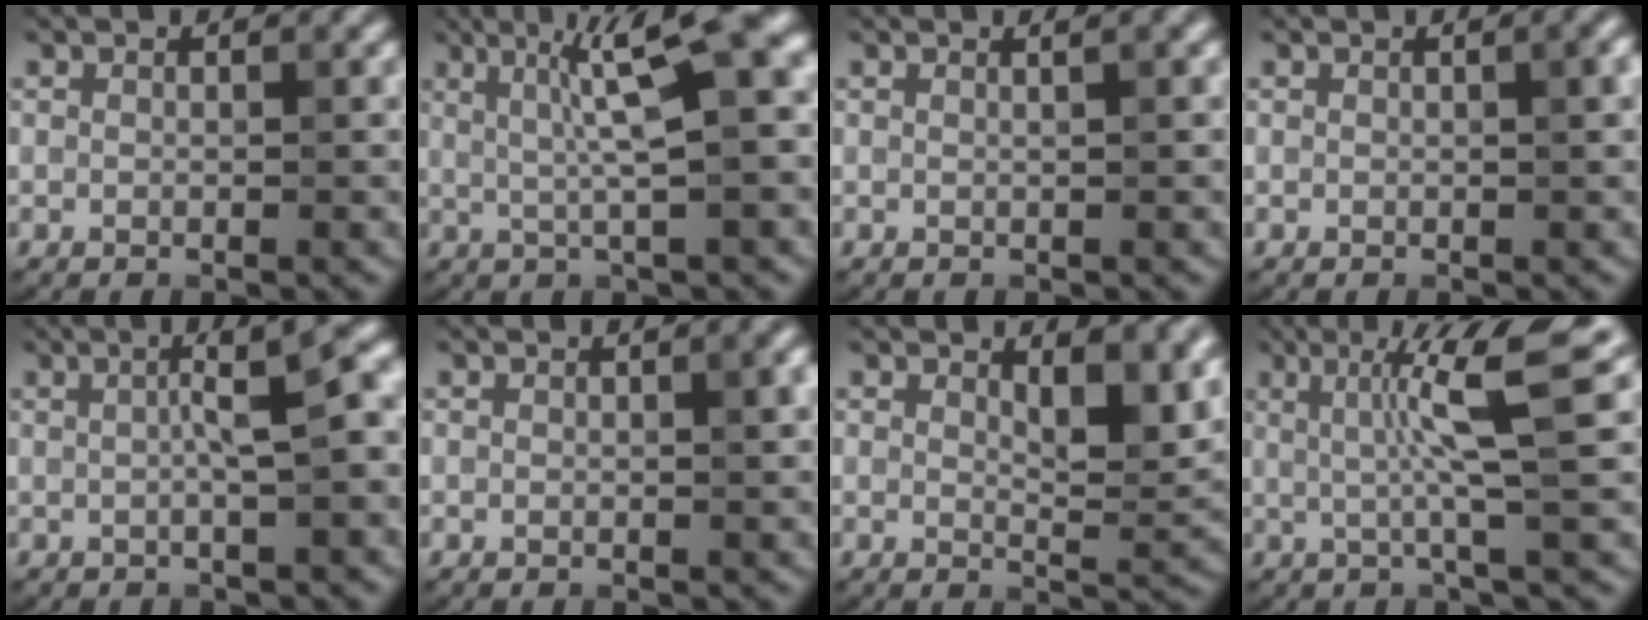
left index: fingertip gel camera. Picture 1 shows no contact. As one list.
[{"total": 8.4, "force": [2.1, 1.5, 8.0], "torque": [-0.109, 0.018, 0.028]}, {"total": 1.5, "force": [0.6, 0.6, 1.2], "torque": [-0.008, 0.001, -0.005]}, {"total": 1.7, "force": [0.3, 0.5, 1.6], "torque": [-0.017, 0.006, 0.002]}, {"total": 5.3, "force": [0.7, 1.0, 5.1], "torque": [-0.066, 0.019, 0.003]}, {"total": 2.0, "force": [0.4, 0.5, 1.8], "torque": [-0.019, 0.006, 0.004]}, {"total": 5.2, "force": [2.4, 1.8, 4.2], "torque": [-0.058, -0.005, 0.040]}, {"total": 7.1, "force": [1.5, 0.8, 6.9], "torque": [-0.112, 0.014, 0.020]}]